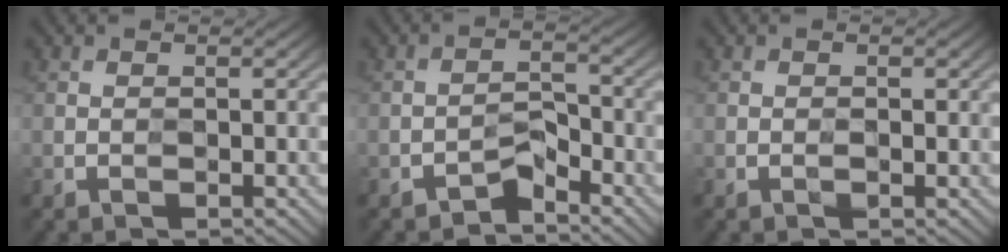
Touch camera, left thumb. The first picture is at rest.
{"total": 2.7, "force": [-2.3, 0.9, 1.1], "torque": [-0.012, 0.012, -0.047]}
{"total": 0.0}